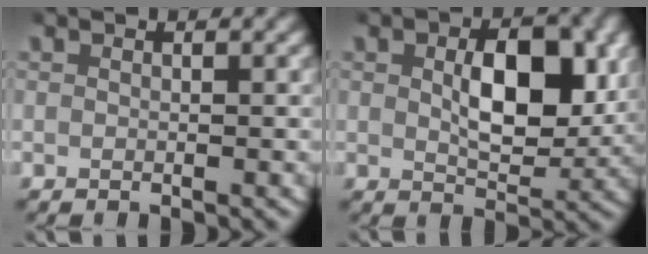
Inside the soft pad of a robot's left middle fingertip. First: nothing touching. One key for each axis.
{"total": 6.5, "fx": 1.4, "fy": 3.7, "fz": 5.1, "tx": -0.085, "ty": -0.012, "tz": 0.026}